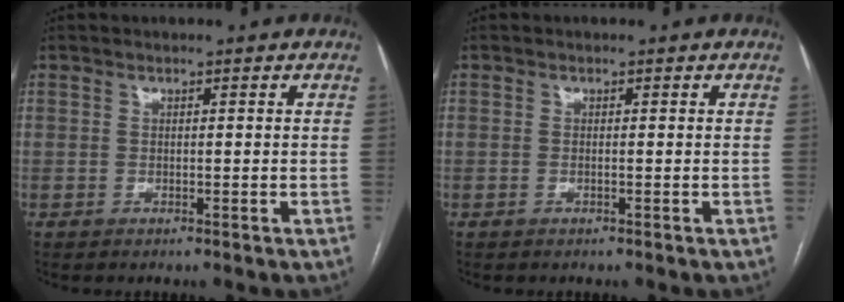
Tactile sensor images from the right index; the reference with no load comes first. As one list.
[{"total": 0.0}]